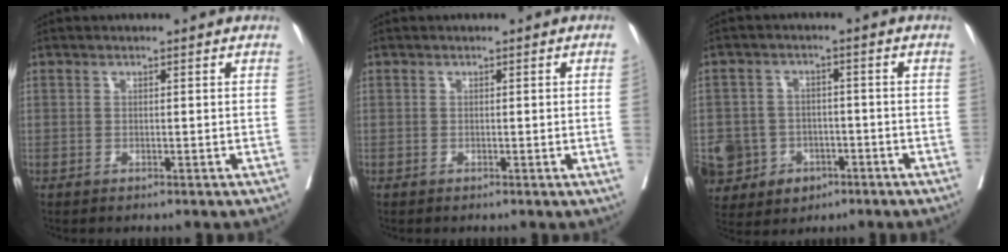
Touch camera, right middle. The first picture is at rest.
{"total": 2.1, "force": [-0.2, -0.6, 2.0], "torque": [-0.033, 0.000, 0.001]}
{"total": 11.4, "force": [-4.2, 9.9, 3.5], "torque": [-0.097, 0.015, -0.054]}